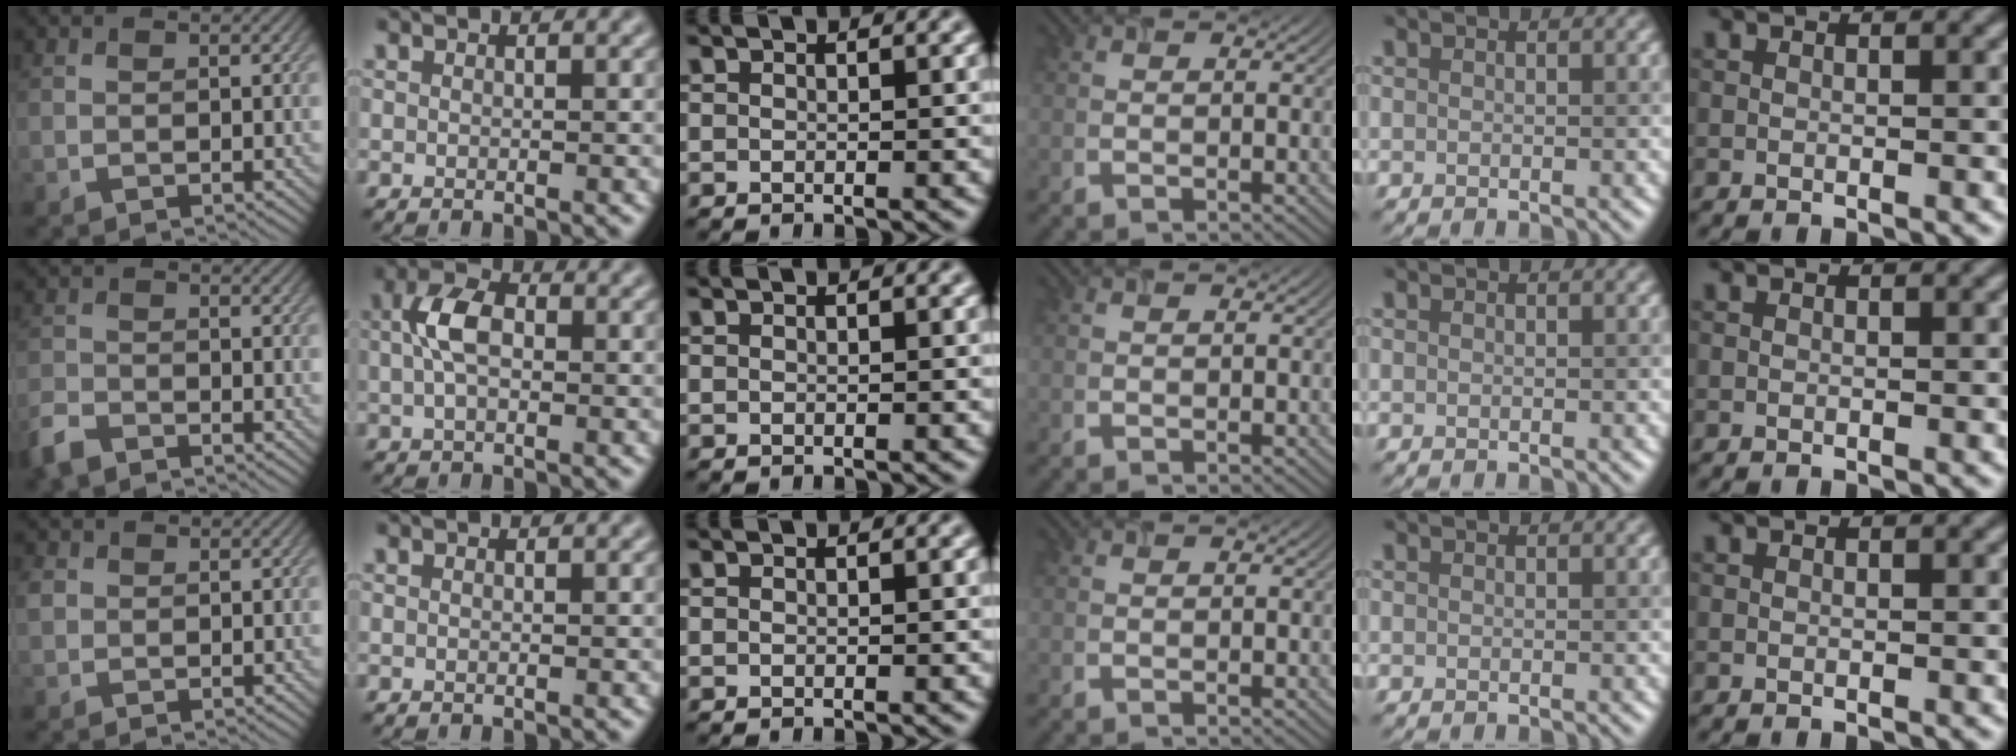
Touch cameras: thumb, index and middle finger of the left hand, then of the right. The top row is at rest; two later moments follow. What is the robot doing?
{"motion": "insert", "object": "airpods case & airpods"}